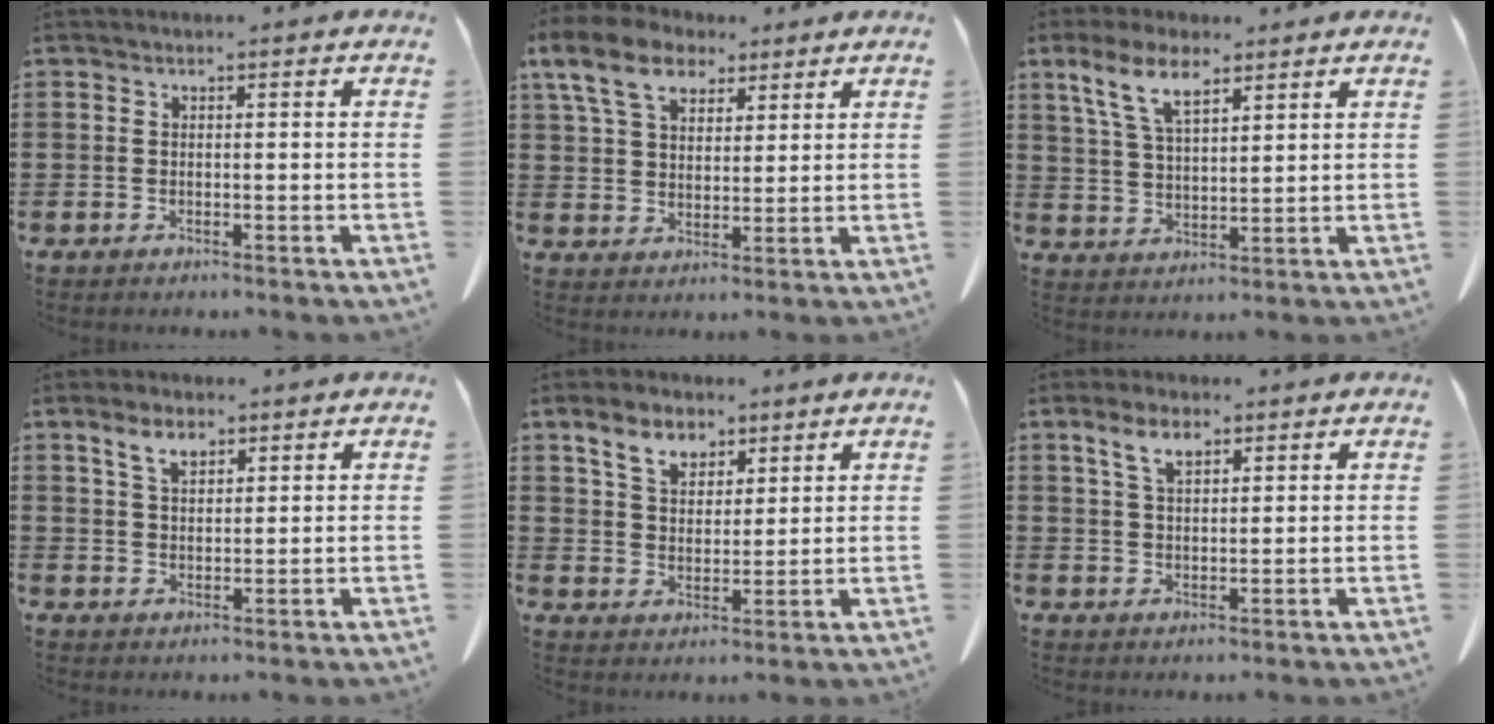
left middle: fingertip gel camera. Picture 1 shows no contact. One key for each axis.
{"total": 9.3, "fx": 6.0, "fy": 5.1, "fz": 4.9, "tx": -0.128, "ty": 0.001, "tz": 0.111}
{"total": 7.8, "fx": 5.0, "fy": 3.1, "fz": 5.1, "tx": -0.114, "ty": 0.004, "tz": 0.091}
{"total": 4.5, "fx": 2.8, "fy": 2.0, "fz": 2.8, "tx": -0.063, "ty": 0.007, "tz": 0.051}
{"total": 6.4, "fx": 4.5, "fy": 3.7, "fz": 2.7, "tx": -0.064, "ty": 0.004, "tz": 0.083}
{"total": 4.9, "fx": 2.9, "fy": 2.0, "fz": 3.4, "tx": -0.074, "ty": 0.008, "tz": 0.053}